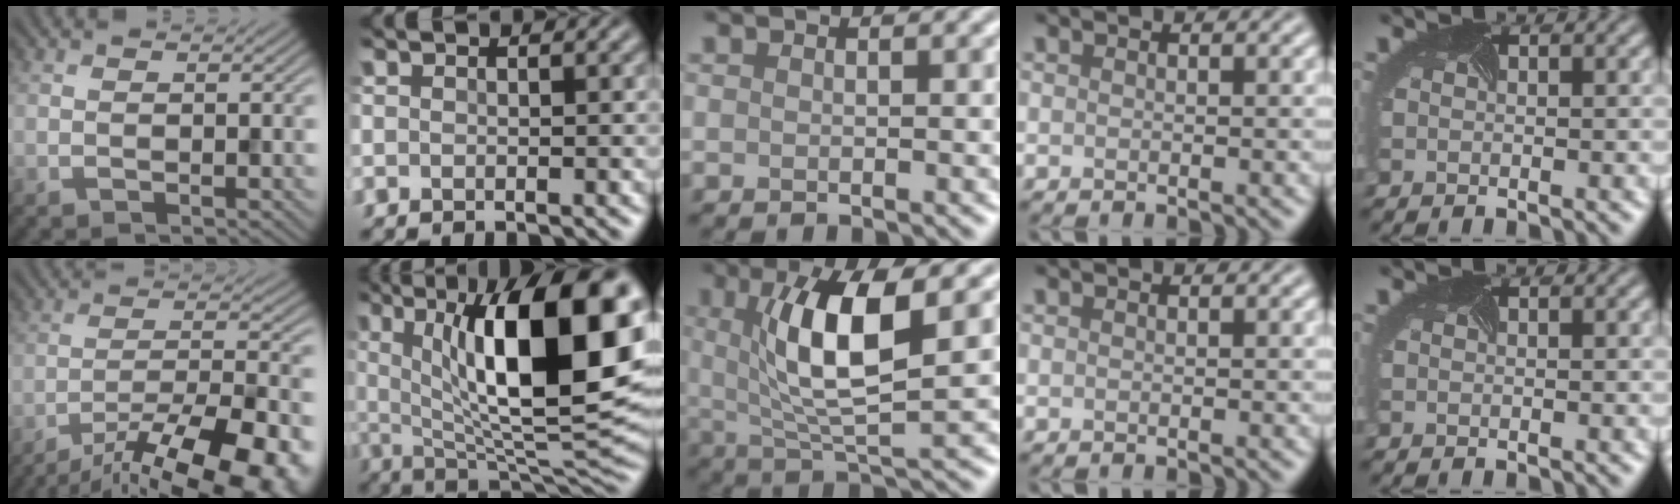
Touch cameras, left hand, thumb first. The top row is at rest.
{"thumb": {"total": 18.7, "force": [-14.3, 4.8, 11.1], "torque": [-0.145, -0.017, -0.204]}, "index": {"total": 17.6, "force": [4.3, 6.5, 15.8], "torque": [-0.226, 0.003, 0.065]}, "middle": {"total": 8.4, "force": [1.9, 2.3, 7.9], "torque": [-0.137, -0.009, 0.037]}}